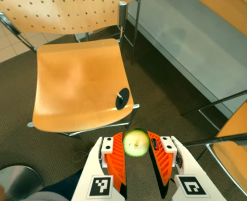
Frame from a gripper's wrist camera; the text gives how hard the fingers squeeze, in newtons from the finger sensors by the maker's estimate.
{"total": 9.0, "left": 8.8, "right": 9.3}